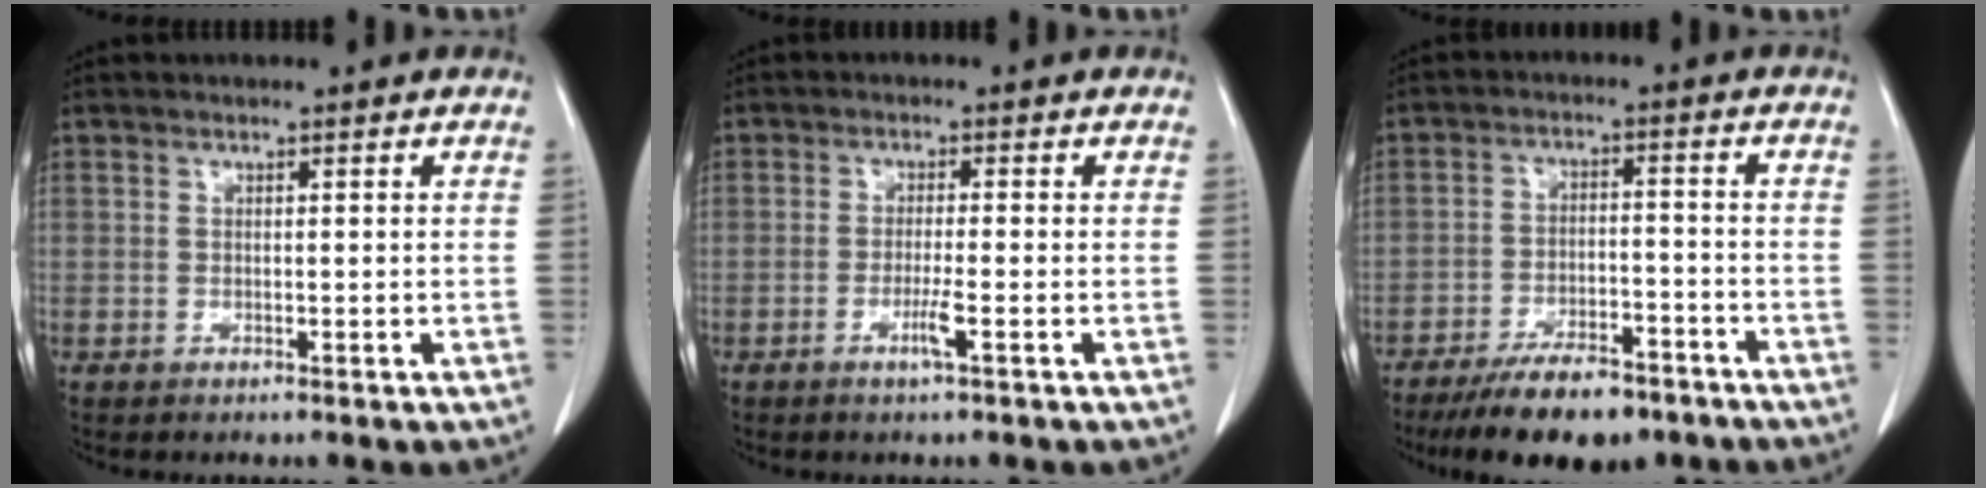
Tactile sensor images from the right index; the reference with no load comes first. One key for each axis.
{"total": 2.8, "fx": -1.3, "fy": -0.3, "fz": 2.5, "tx": -0.050, "ty": -0.005, "tz": -0.026}
{"total": 11.3, "fx": -8.8, "fy": 3.8, "fz": 6.0, "tx": -0.092, "ty": -0.006, "tz": -0.143}